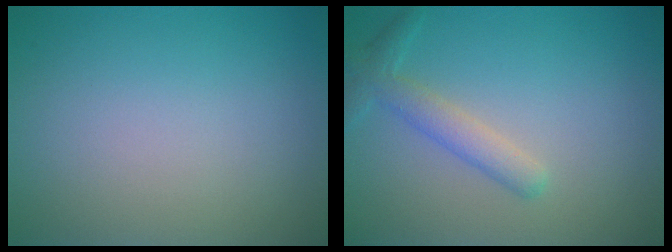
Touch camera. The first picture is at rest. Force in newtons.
{"total": 2.6, "press": 2.5, "slide": 0.1}